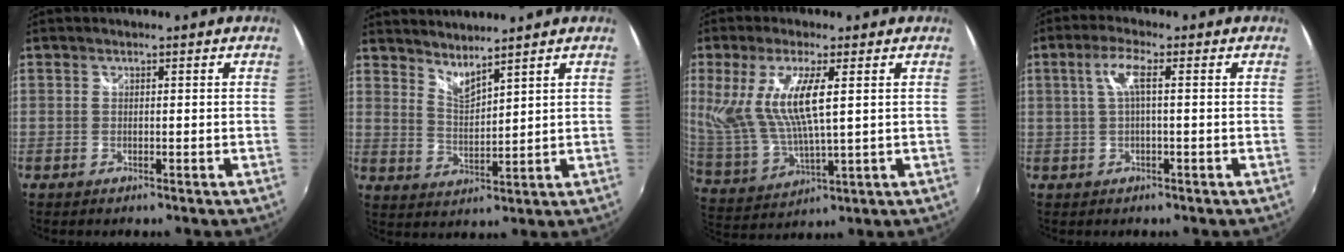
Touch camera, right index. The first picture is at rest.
{"total": 5.3, "force": [4.9, 0.2, 1.9], "torque": [-0.032, -0.011, 0.086]}
{"total": 13.3, "force": [3.8, 3.4, 12.3], "torque": [-0.239, -0.012, 0.091]}
{"total": 4.0, "force": [0.4, 0.4, 4.0], "torque": [-0.078, 0.006, 0.011]}